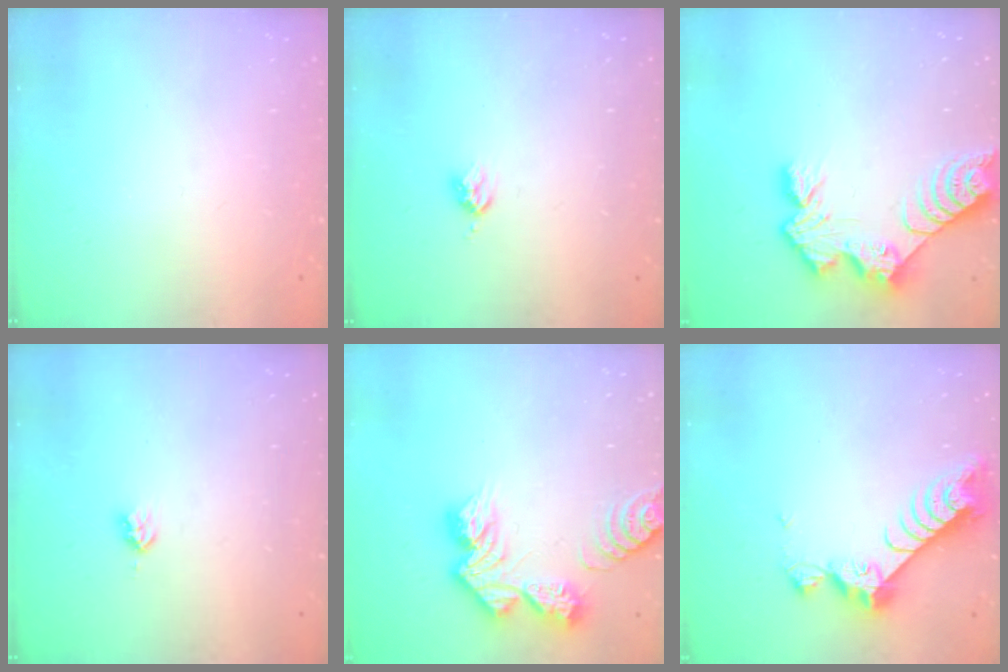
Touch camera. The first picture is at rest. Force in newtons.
{"total": 3.7, "press": 3.6, "slide": 0.5}
{"total": 10.9, "press": 10.9, "slide": 0.8}
{"total": 2.8, "press": 2.8, "slide": 0.2}
{"total": 13.0, "press": 13.0, "slide": 1.1}
{"total": 9.4, "press": 9.4, "slide": 0.9}